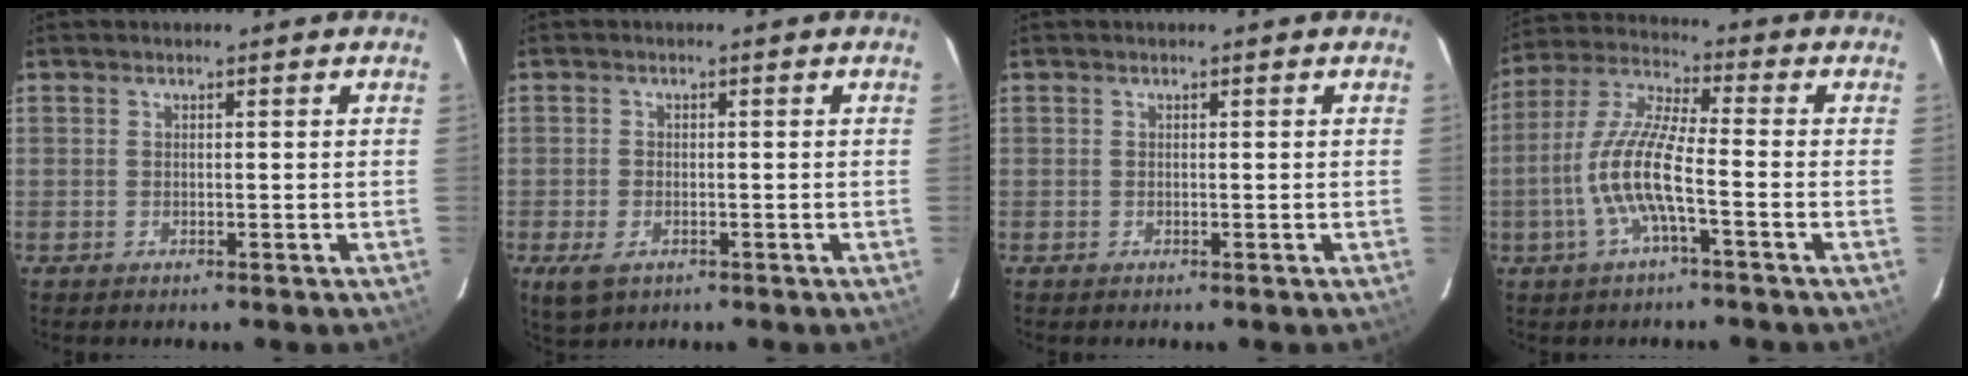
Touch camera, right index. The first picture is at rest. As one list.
[{"total": 4.4, "force": [-2.1, 2.7, 2.7], "torque": [-0.062, -0.011, -0.036]}, {"total": 0.0}, {"total": 10.8, "force": [-3.3, 1.6, 10.2], "torque": [-0.220, 0.004, -0.067]}]